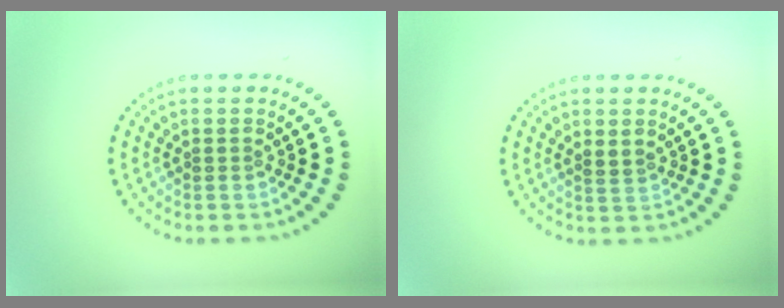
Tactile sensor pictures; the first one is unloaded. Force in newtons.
{"total": 0.9, "press": 0.9, "slide": 0.3}